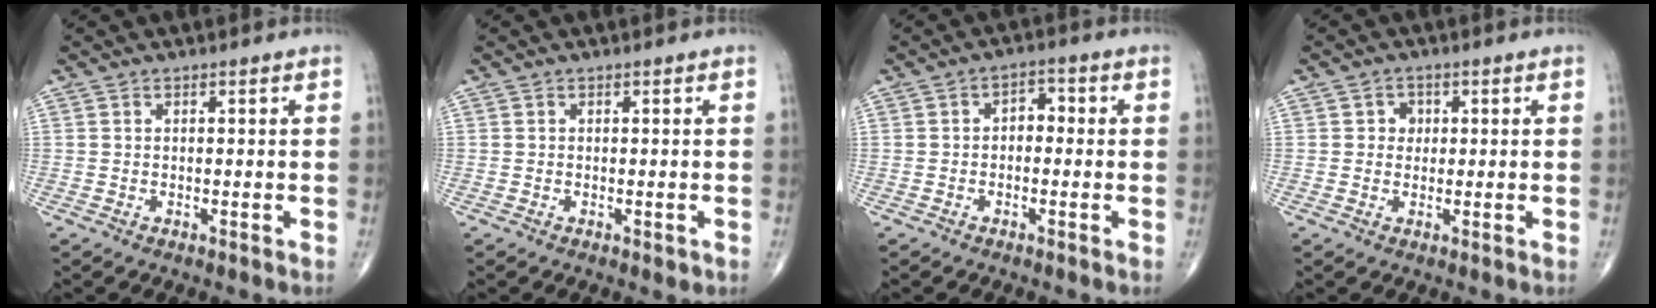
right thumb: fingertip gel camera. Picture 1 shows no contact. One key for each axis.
{"total": 0.7, "fx": -0.3, "fy": 0.4, "fz": 0.5, "tx": -0.005, "ty": -0.002, "tz": -0.003}
{"total": 3.4, "fx": -0.2, "fy": 2.3, "fz": 2.5, "tx": -0.017, "ty": 0.016, "tz": -0.014}
{"total": 2.5, "fx": 0.4, "fy": 2.3, "fz": 1.0, "tx": 0.003, "ty": 0.003, "tz": 0.002}